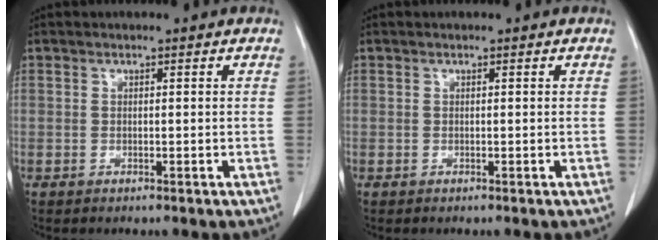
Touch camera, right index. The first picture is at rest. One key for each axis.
{"total": 0.0}